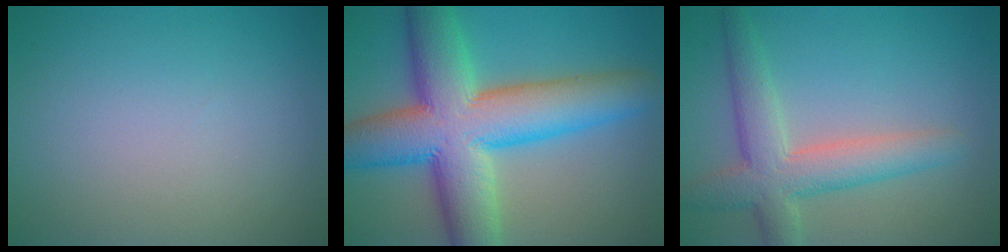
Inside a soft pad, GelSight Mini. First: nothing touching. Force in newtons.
{"total": 13.2, "press": 13.2, "slide": 0.4}
{"total": 5.5, "press": 5.5, "slide": 0.3}